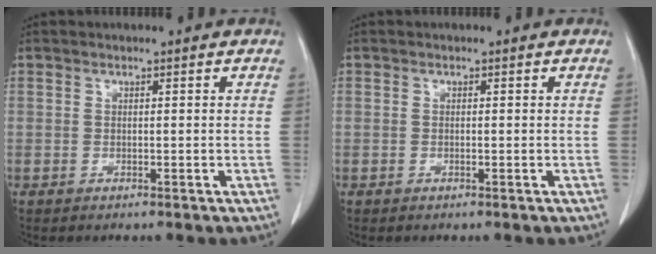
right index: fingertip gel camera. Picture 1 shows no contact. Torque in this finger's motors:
{"motor_torque": [0.05, -0.03, 0.08, 0.01]}